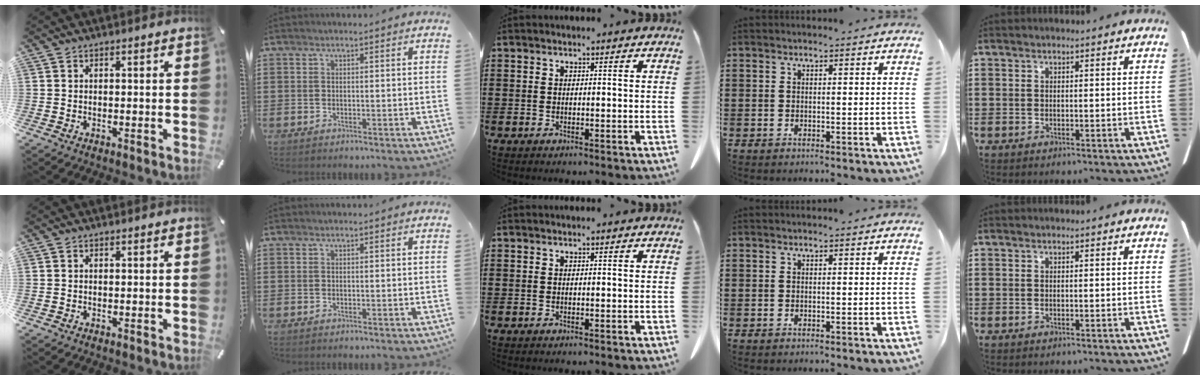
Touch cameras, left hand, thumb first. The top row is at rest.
{}